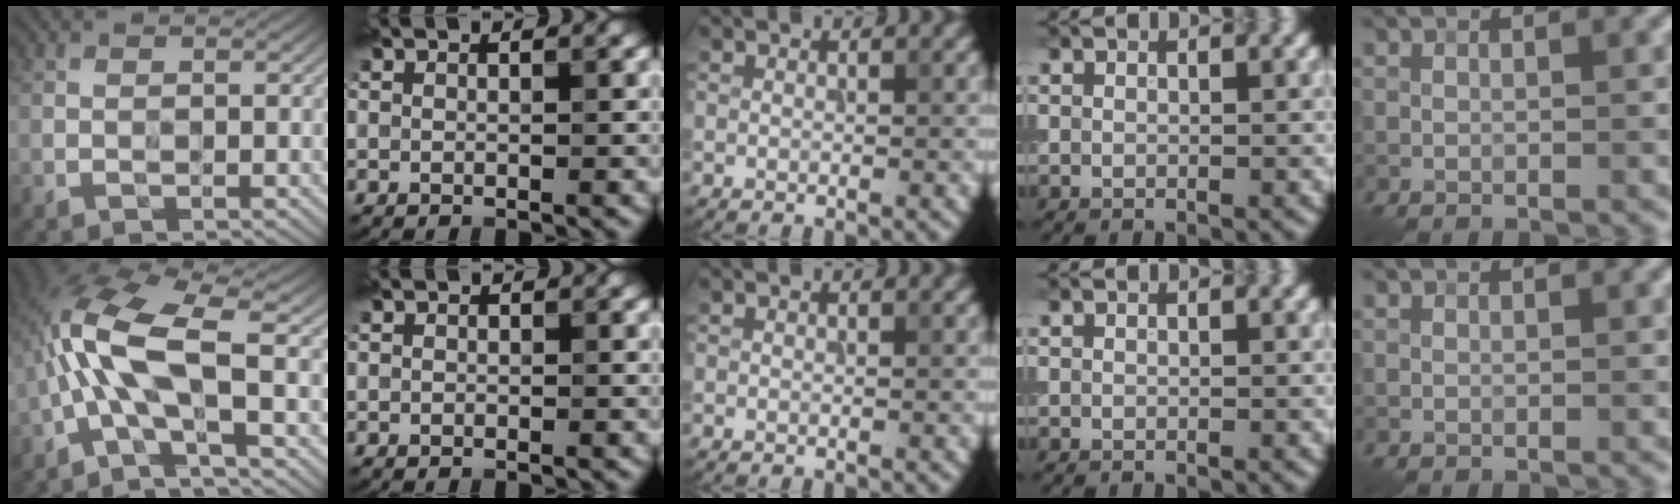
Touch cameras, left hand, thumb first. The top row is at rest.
{"thumb": {"total": 10.3, "force": [-0.7, 3.4, 9.7], "torque": [-0.198, 0.008, -0.029]}, "index": {"total": 0.7, "force": [-0.5, 0.0, -0.4], "torque": [0.006, -0.004, -0.004]}}